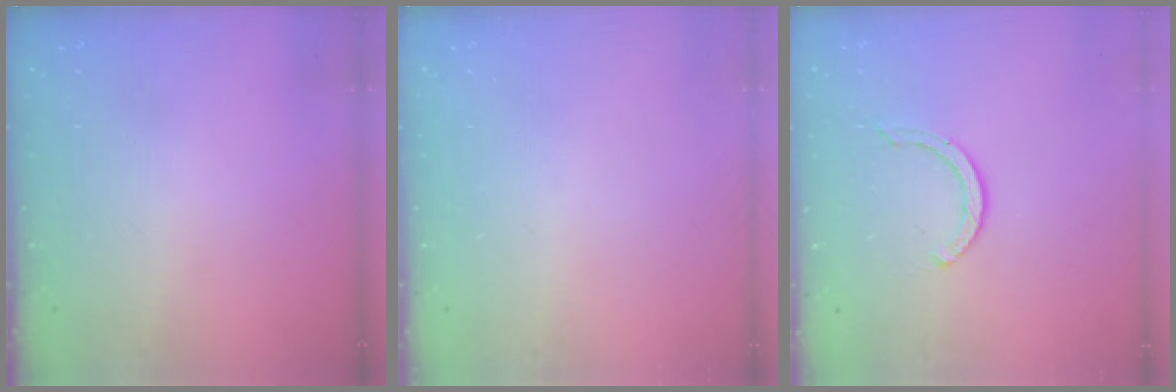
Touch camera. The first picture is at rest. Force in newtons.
{"total": 0.0}
{"total": 3.8, "press": 3.8, "slide": 0.3}